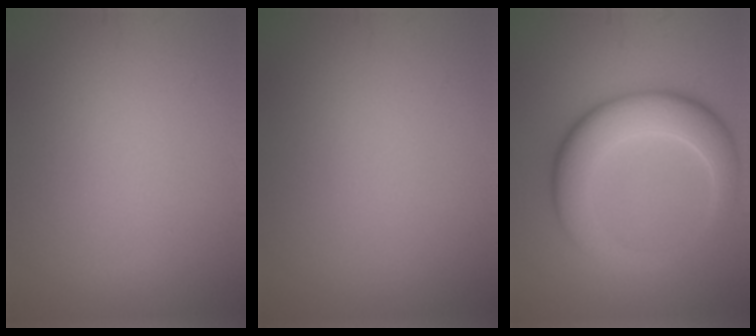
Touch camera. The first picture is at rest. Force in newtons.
{"total": 0.0}
{"total": 7.5, "press": 7.5, "slide": 0.3}